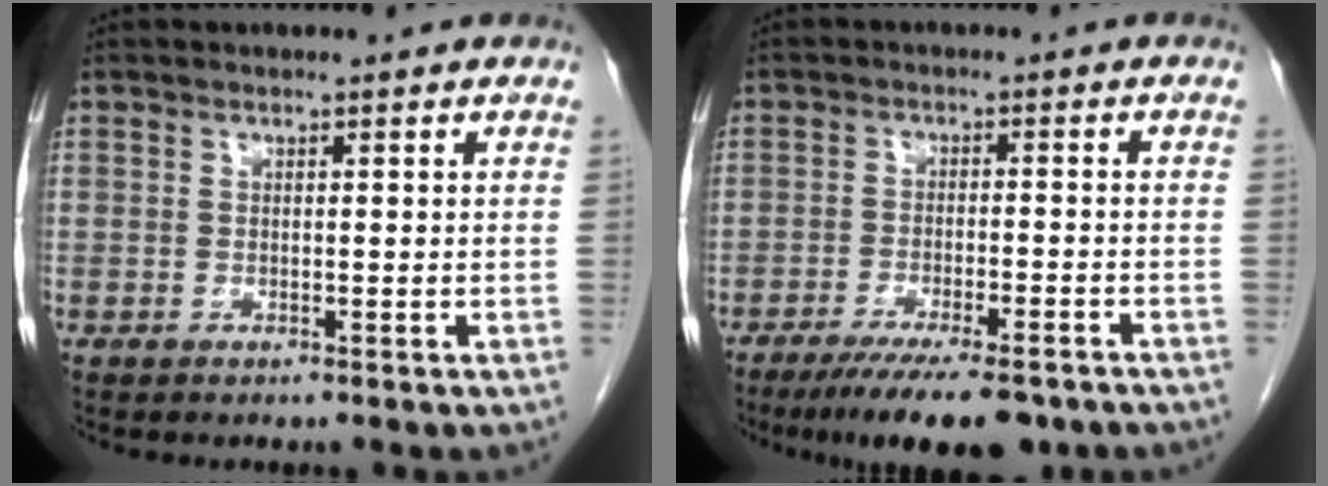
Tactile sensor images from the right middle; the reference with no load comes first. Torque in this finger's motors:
{"motor_torque": [1.09, -1.04, 0.15, 0.07]}